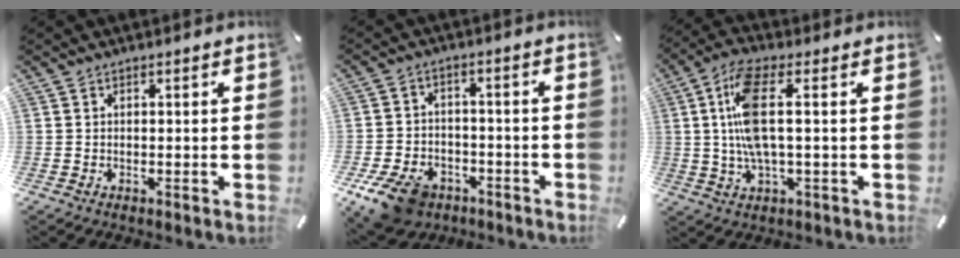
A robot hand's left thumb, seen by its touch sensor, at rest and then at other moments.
{"total": 10.7, "force": [-6.6, 6.7, 5.1], "torque": [-0.107, 0.040, -0.119]}
{"total": 11.2, "force": [1.1, 3.8, 10.4], "torque": [-0.232, -0.011, 0.011]}